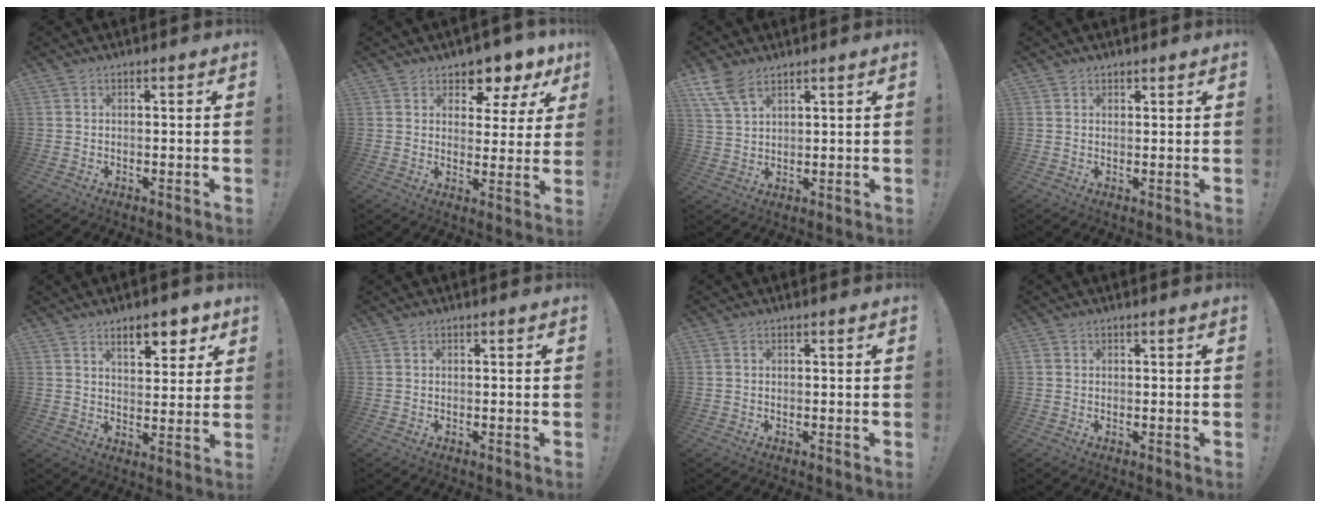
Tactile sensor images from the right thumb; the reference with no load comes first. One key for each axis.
{"total": 6.3, "fx": 4.9, "fy": 3.6, "fz": 1.8, "tx": -0.014, "ty": -0.052, "tz": 0.086}
{"total": 7.0, "fx": 4.8, "fy": 3.2, "fz": 3.9, "tx": -0.070, "ty": -0.022, "tz": 0.093}
{"total": 1.5, "fx": 1.3, "fy": 0.8, "fz": 0.0, "tx": 0.016, "ty": -0.009, "tz": 0.021}
{"total": 8.5, "fx": 5.5, "fy": 3.4, "fz": 5.5, "tx": -0.069, "ty": -0.029, "tz": 0.094}
{"total": 0.0}
{"total": 0.0}
{"total": 0.9, "fx": 0.3, "fy": 0.8, "fz": 0.3, "tx": -0.006, "ty": 0.003, "tz": 0.007}